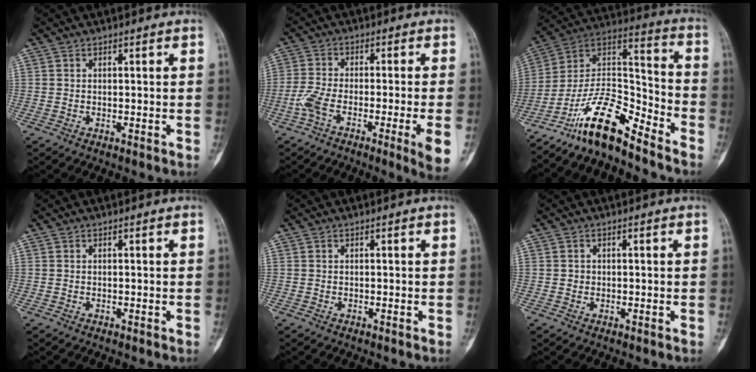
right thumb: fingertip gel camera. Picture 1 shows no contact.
{"total": 10.1, "force": [-4.0, 1.0, 9.2], "torque": [-0.167, -0.002, -0.073]}
{"total": 14.7, "force": [-11.8, 3.8, 8.1], "torque": [-0.139, 0.105, -0.220]}
{"total": 0.0}
{"total": 0.0}
{"total": 0.9, "force": [0.0, 0.9, 0.2], "torque": [0.001, 0.003, 0.000]}